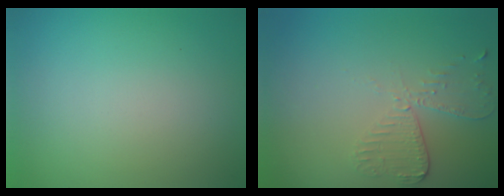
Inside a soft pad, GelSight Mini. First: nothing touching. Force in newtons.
{"total": 2.9, "press": 2.6, "slide": 1.3}